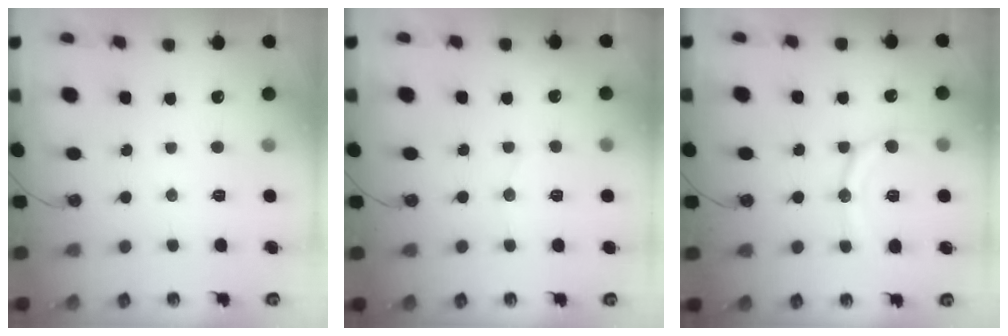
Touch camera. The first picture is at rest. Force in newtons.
{"total": 5.0, "press": 4.8, "slide": 1.3}
{"total": 12.8, "press": 12.7, "slide": 1.5}